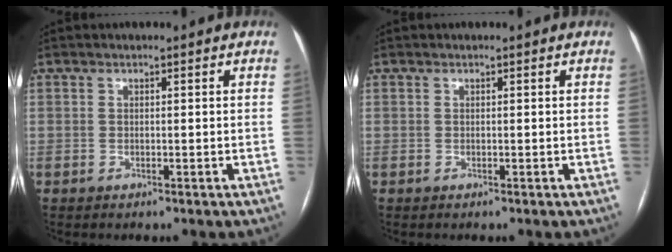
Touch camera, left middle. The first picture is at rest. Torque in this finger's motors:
{"motor_torque": [-0.01, 0.02, 0.01, 0.00]}